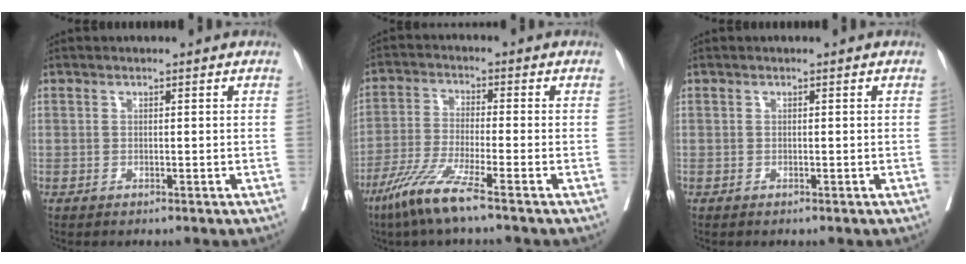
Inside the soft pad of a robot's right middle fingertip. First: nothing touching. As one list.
[{"total": 8.0, "force": [-5.3, -0.5, 5.9], "torque": [-0.124, -0.026, -0.111]}, {"total": 0.0}]